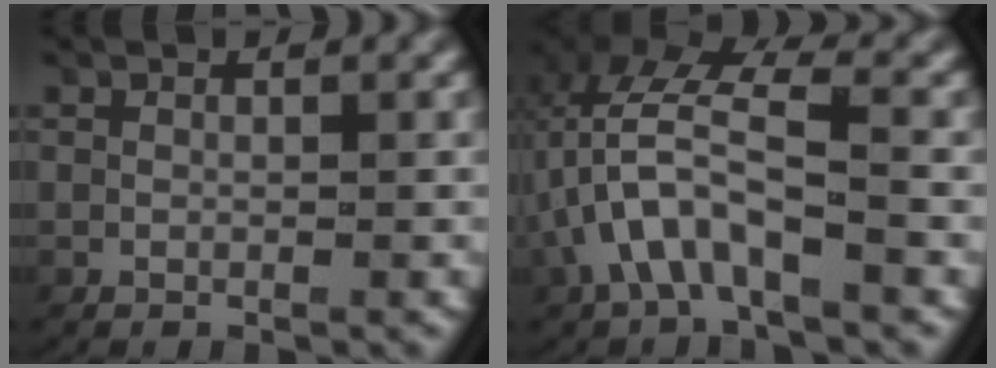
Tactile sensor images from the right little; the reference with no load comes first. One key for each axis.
{"total": 5.7, "fx": 0.5, "fy": 3.1, "fz": 4.8, "tx": -0.106, "ty": -0.002, "tz": 0.008}